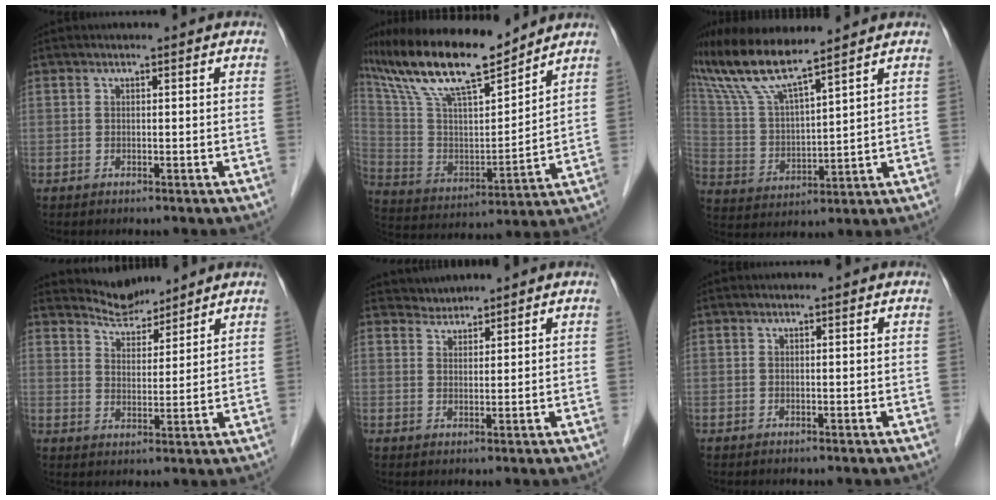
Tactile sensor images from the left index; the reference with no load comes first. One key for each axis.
{"total": 19.0, "fx": 15.3, "fy": 3.3, "fz": 10.8, "tx": -0.202, "ty": 0.013, "tz": 0.283}
{"total": 11.6, "fx": 9.7, "fy": 0.1, "fz": 6.3, "tx": -0.140, "ty": 0.011, "tz": 0.192}
{"total": 5.2, "fx": 5.2, "fy": 0.9, "fz": 0.0, "tx": -0.004, "ty": 0.010, "tz": 0.095}
{"total": 2.1, "fx": 2.0, "fy": 0.3, "fz": -0.7, "tx": 0.007, "ty": 0.010, "tz": 0.038}
{"total": 0.0}